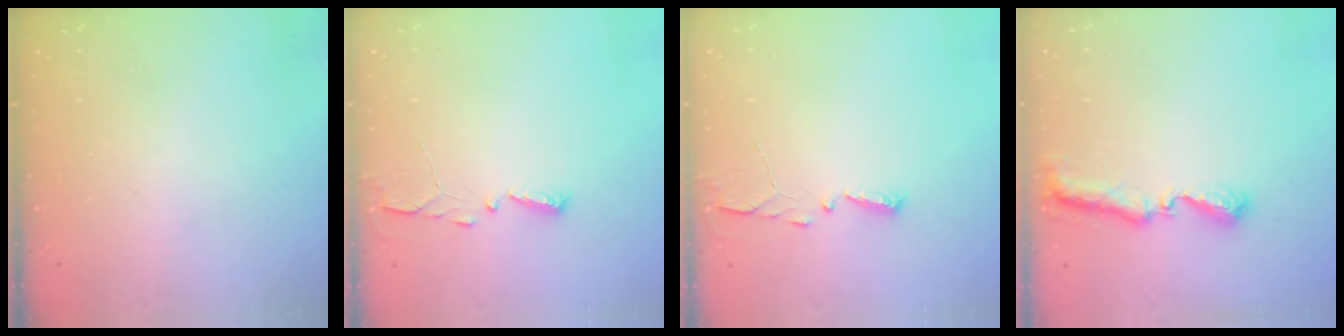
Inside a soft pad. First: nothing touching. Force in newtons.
{"total": 2.9, "press": 2.9, "slide": 0.4}
{"total": 2.9, "press": 2.9, "slide": 0.4}
{"total": 8.1, "press": 8.1, "slide": 0.5}